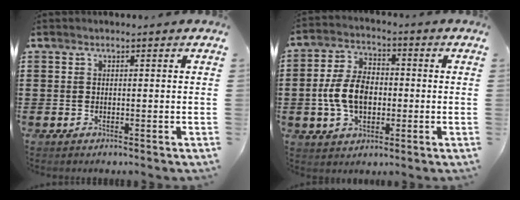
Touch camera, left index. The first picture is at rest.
{"total": 8.3, "force": [-1.1, 5.2, 6.4], "torque": [-0.151, 0.006, -0.028]}